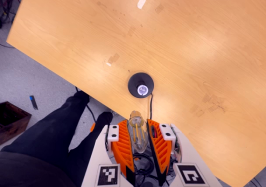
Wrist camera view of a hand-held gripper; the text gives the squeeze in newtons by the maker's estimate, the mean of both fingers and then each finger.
{"total": 14.1, "left": 16.0, "right": 12.3}